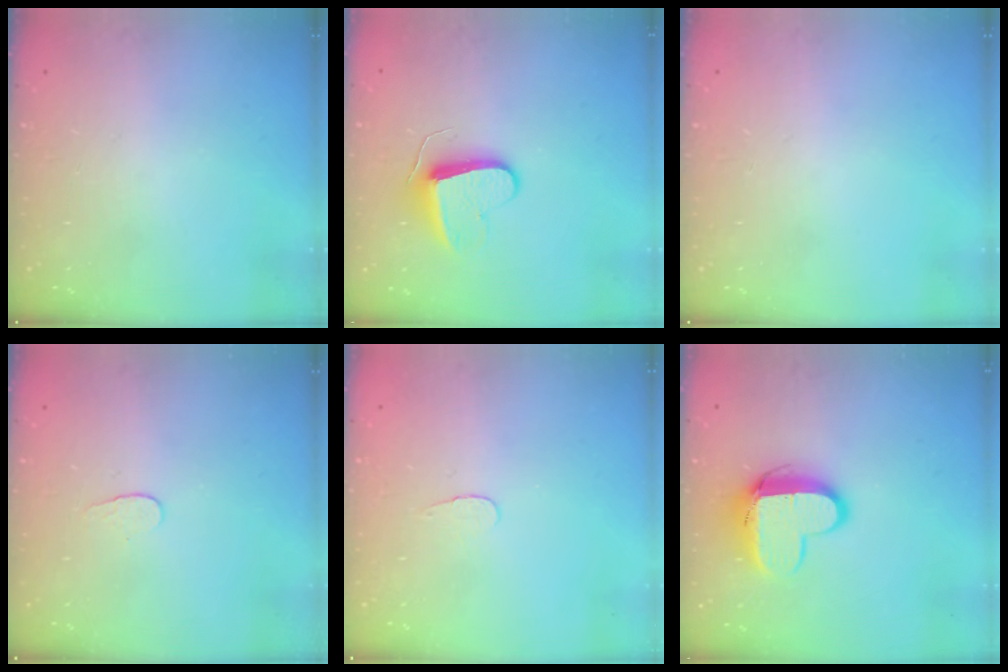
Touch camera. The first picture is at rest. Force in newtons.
{"total": 9.1, "press": 9.1, "slide": 0.7}
{"total": 0.0}
{"total": 3.9, "press": 3.9, "slide": 0.4}
{"total": 3.4, "press": 3.4, "slide": 0.4}
{"total": 11.2, "press": 11.2, "slide": 1.1}